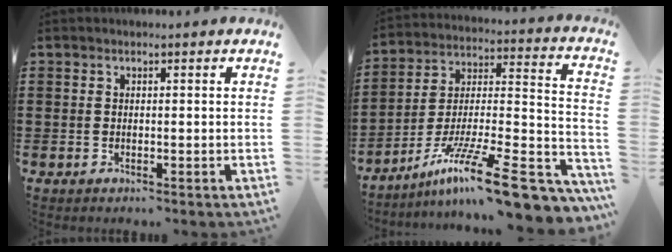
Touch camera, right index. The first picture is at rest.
{"total": 16.8, "force": [-11.5, 2.6, 12.0], "torque": [-0.191, 0.022, -0.198]}